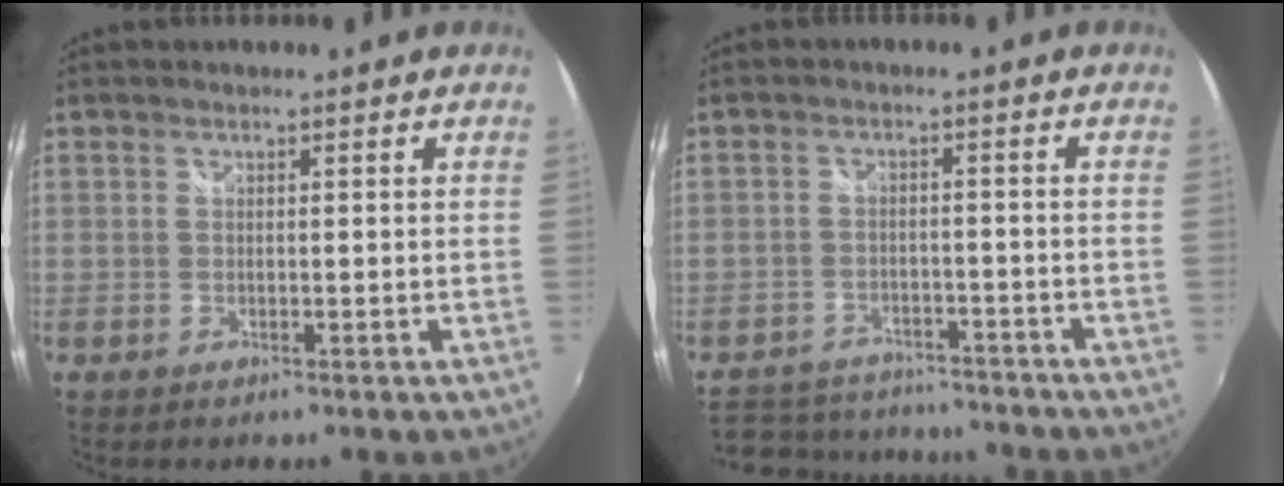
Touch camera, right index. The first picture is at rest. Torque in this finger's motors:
{"motor_torque": [-1.71, -0.43, -1.05, -0.21]}